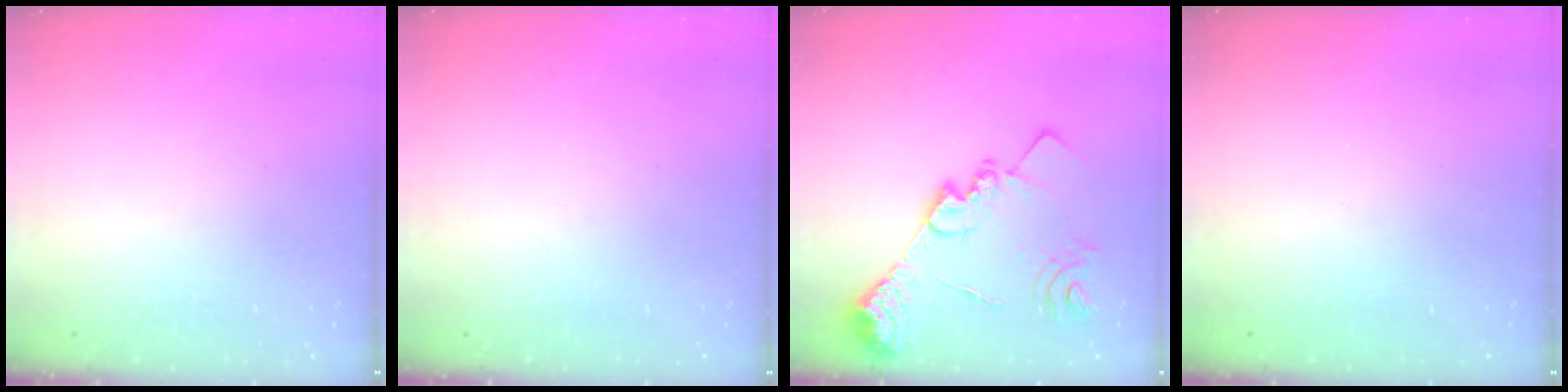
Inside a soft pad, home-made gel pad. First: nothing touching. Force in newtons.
{"total": 0.0}
{"total": 18.5, "press": 18.4, "slide": 1.4}
{"total": 1.0, "press": 0.9, "slide": 0.1}